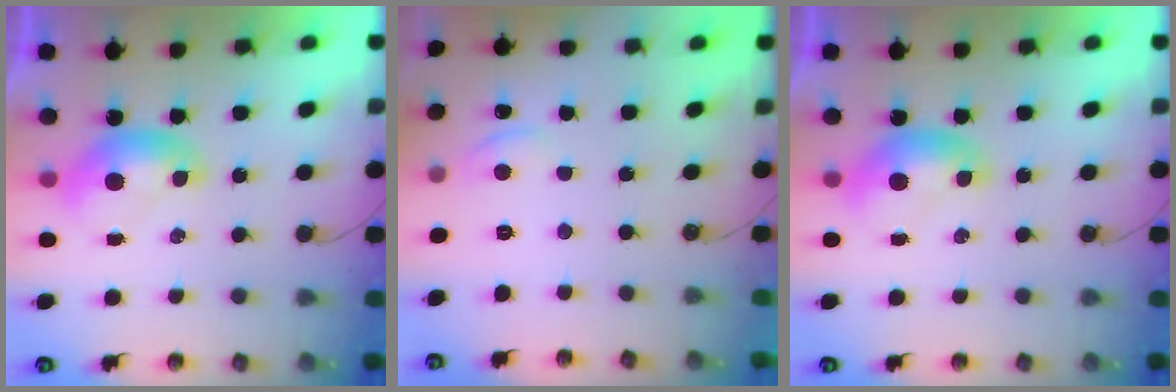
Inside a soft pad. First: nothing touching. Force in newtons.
{"total": 1.2, "press": 1.1, "slide": 0.5}
{"total": 0.0}